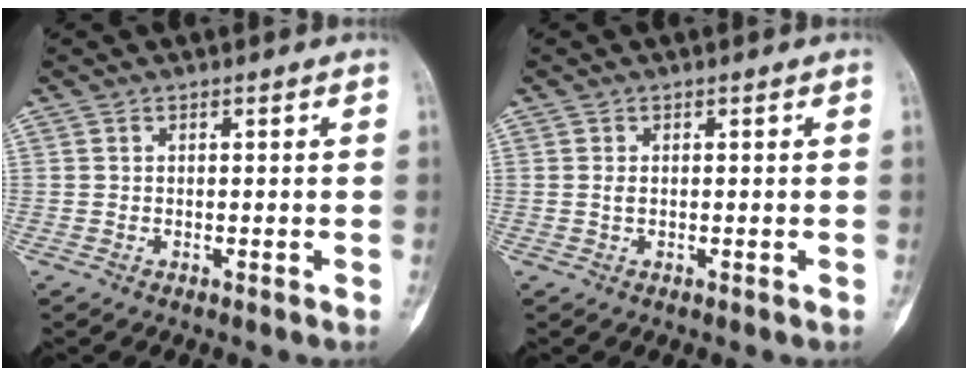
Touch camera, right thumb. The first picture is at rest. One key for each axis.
{"total": 0.7, "fx": 0.1, "fy": 0.4, "fz": 0.6, "tx": -0.009, "ty": 0.000, "tz": 0.003}